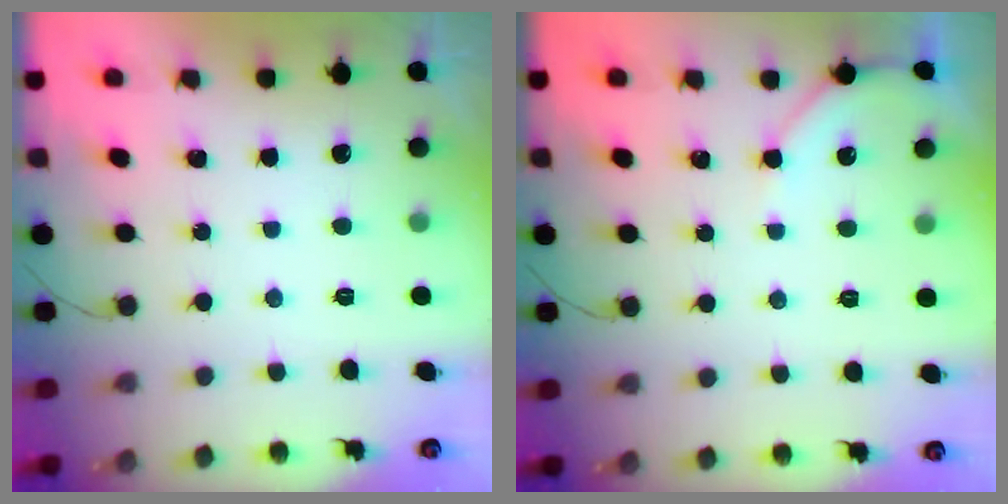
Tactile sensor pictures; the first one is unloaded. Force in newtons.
{"total": 4.0, "press": 3.9, "slide": 0.7}